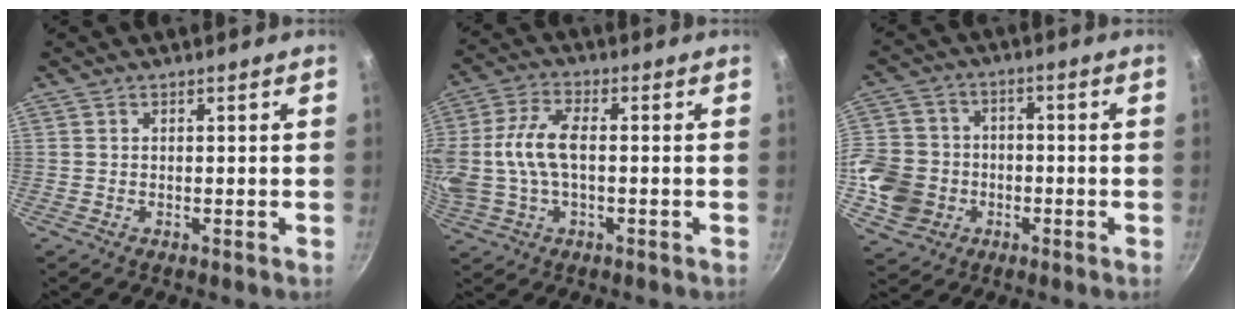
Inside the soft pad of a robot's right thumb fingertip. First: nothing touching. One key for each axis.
{"total": 12.8, "fx": -0.1, "fy": 6.9, "fz": 10.8, "tx": -0.233, "ty": 0.015, "tz": -0.012}
{"total": 14.5, "fx": -4.0, "fy": 12.4, "fz": 6.5, "tx": -0.125, "ty": 0.037, "tz": -0.081}